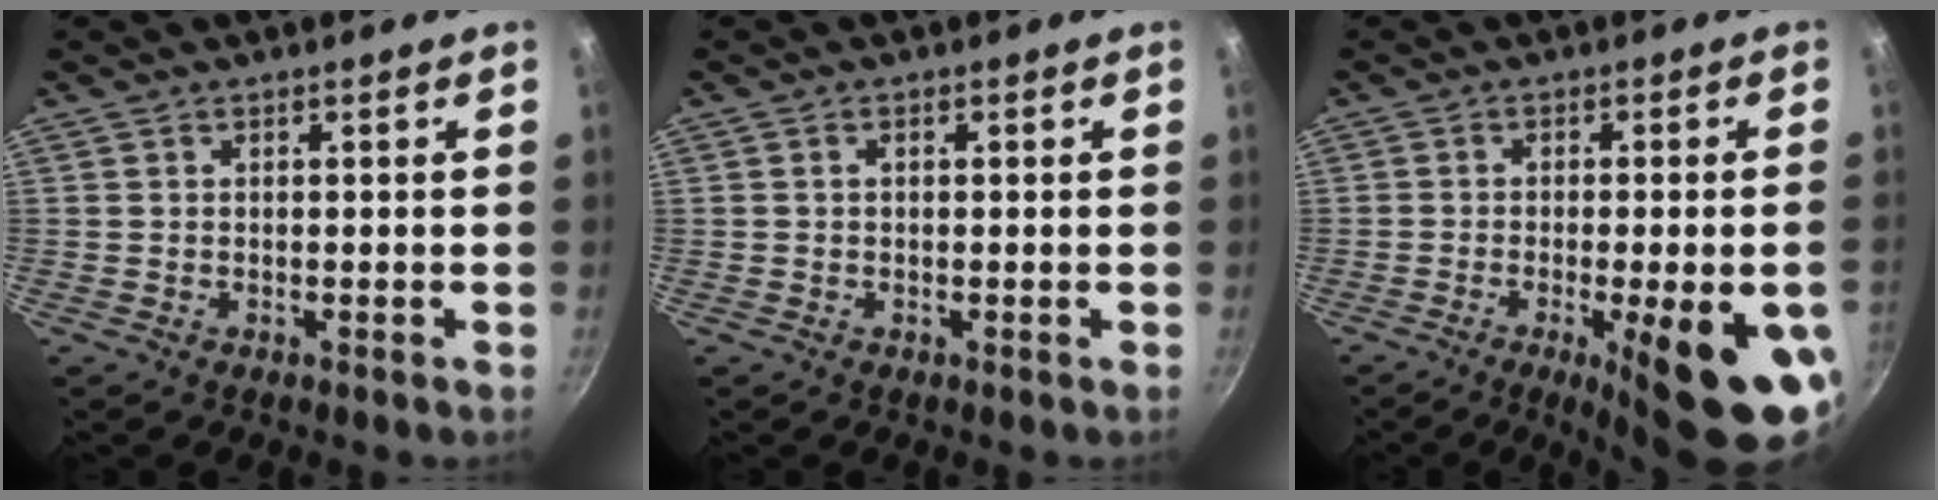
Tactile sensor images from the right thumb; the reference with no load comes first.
{"total": 0.8, "force": [0.1, 0.5, 0.6], "torque": [-0.010, 0.005, 0.002]}
{"total": 16.5, "force": [-6.0, 4.0, 14.8], "torque": [-0.177, 0.005, -0.075]}